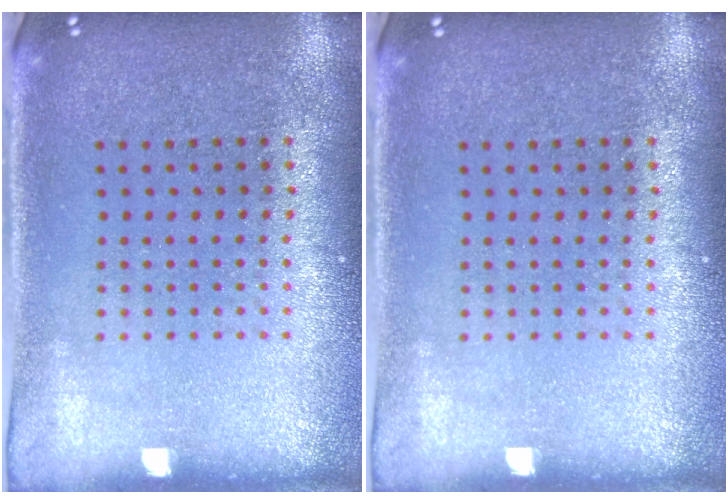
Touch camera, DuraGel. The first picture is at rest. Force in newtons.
{"total": 0.0}